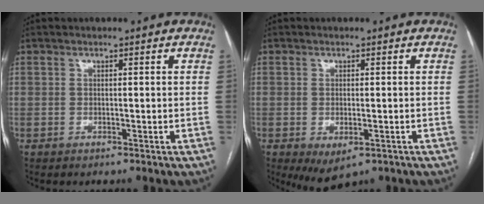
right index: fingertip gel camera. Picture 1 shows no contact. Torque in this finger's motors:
{"motor_torque": [1.16, -0.98, 0.30, 0.06]}